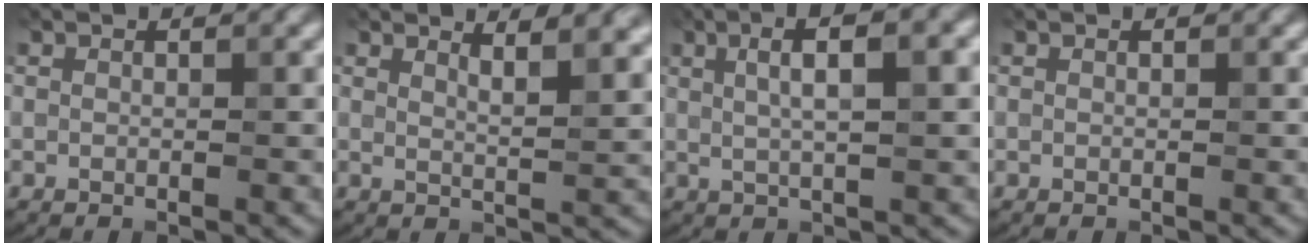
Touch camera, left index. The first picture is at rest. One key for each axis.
{"total": 3.7, "fx": 2.4, "fy": 1.2, "fz": 2.6, "tx": -0.019, "ty": 0.013, "tz": 0.032}
{"total": 5.1, "fx": 1.2, "fy": 1.2, "fz": 4.8, "tx": -0.076, "ty": 0.015, "tz": 0.021}
{"total": 0.0}